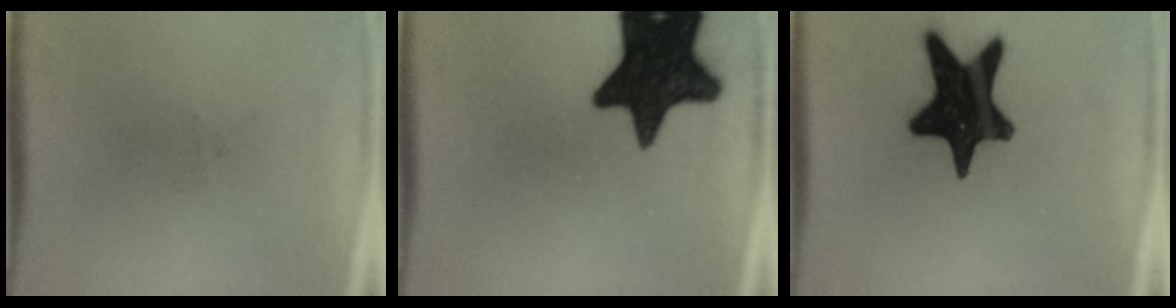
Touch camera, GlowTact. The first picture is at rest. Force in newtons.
{"total": 17.6}
{"total": 19.1}